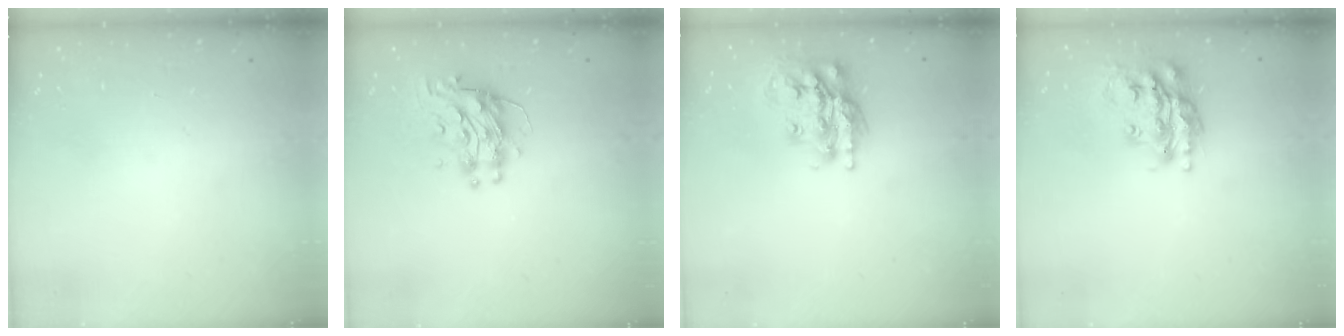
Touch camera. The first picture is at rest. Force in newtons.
{"total": 9.8, "press": 9.8, "slide": 1.1}
{"total": 16.6, "press": 16.5, "slide": 1.1}
{"total": 18.1, "press": 18.0, "slide": 1.4}